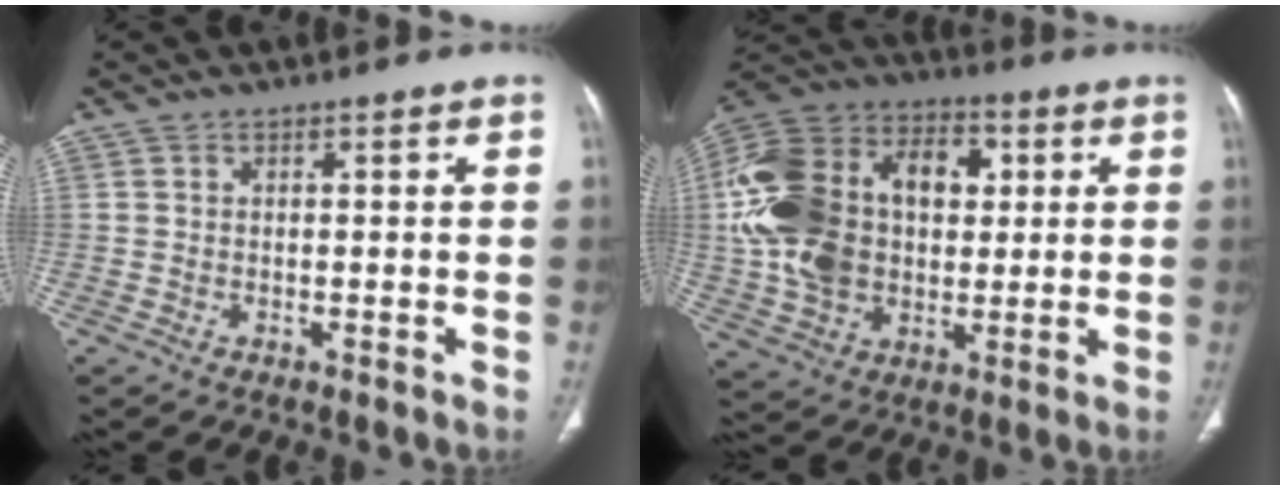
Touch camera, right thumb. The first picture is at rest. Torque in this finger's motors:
{"motor_torque": [2.54, 2.47, 2.15, 0.08, 0.26]}